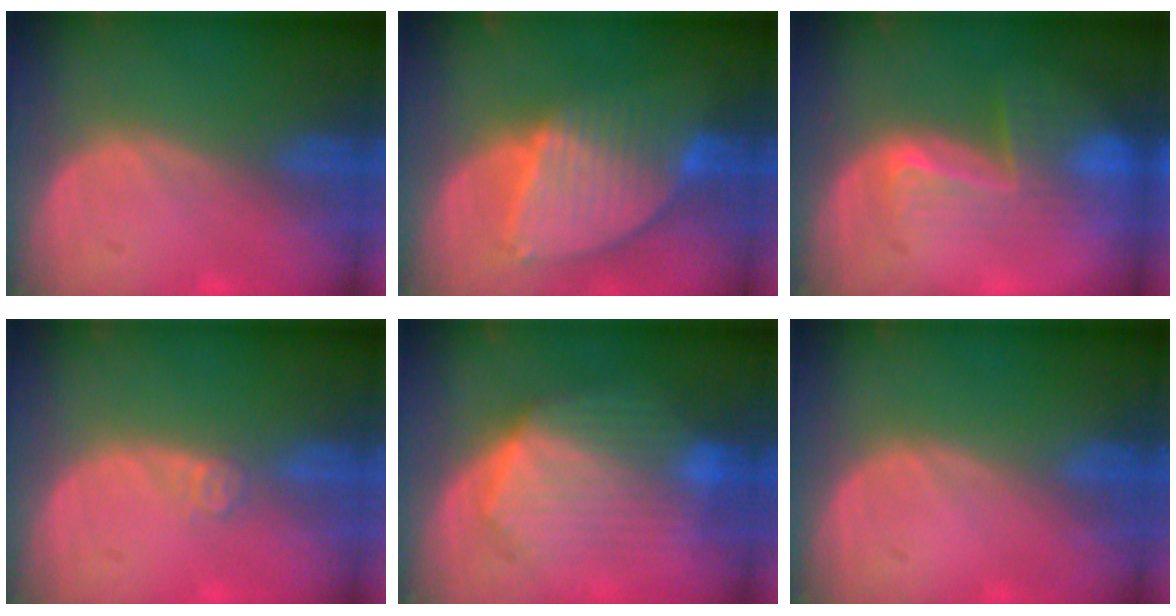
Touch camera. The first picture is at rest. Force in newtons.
{"total": 8.5, "press": 7.5, "slide": 4.1}
{"total": 8.2, "press": 7.1, "slide": 4.1}
{"total": 2.0, "press": 1.6, "slide": 1.1}
{"total": 9.4, "press": 9.4, "slide": 0.5}
{"total": 0.0}